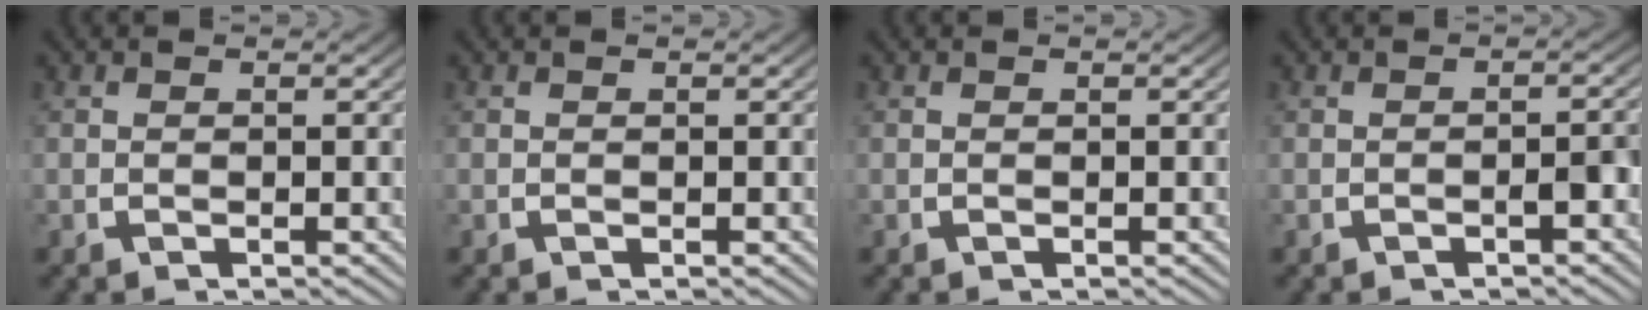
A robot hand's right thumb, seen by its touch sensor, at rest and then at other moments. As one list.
[{"total": 0.0}, {"total": 0.0}, {"total": 1.9, "force": [-0.9, 0.5, 1.6], "torque": [-0.015, 0.004, -0.014]}]